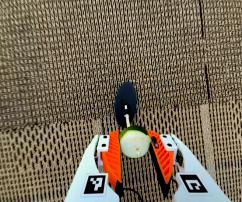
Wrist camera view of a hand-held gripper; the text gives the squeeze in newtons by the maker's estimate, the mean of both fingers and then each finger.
{"total": 9.0, "left": 8.5, "right": 9.6}